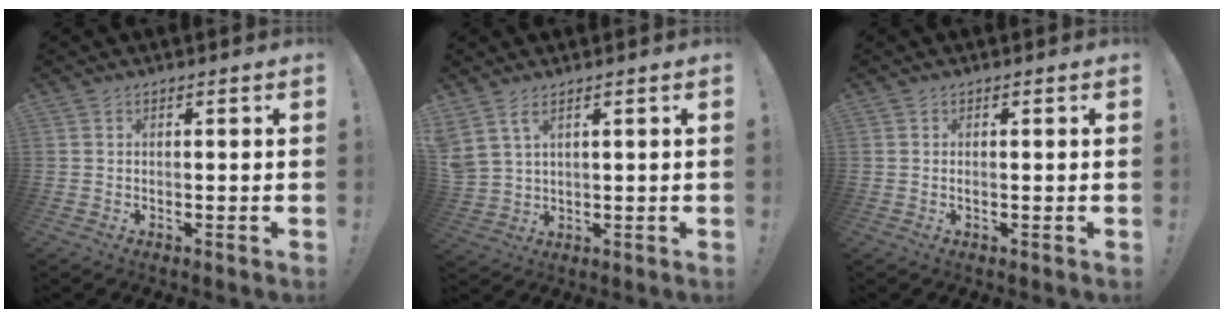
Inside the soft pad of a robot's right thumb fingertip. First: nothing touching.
{"total": 4.6, "force": [3.0, 2.0, 2.8], "torque": [-0.054, -0.013, 0.061]}
{"total": 0.5, "force": [-0.1, 0.1, 0.5], "torque": [-0.015, 0.001, 0.000]}